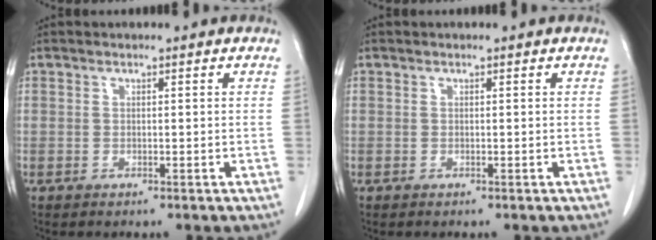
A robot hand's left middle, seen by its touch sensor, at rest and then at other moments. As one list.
[{"total": 0.0}]